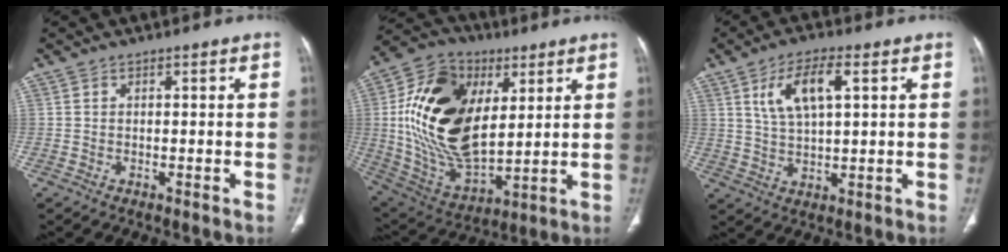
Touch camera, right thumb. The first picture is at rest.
{"total": 24.4, "force": [5.2, 14.5, 19.0], "torque": [-0.345, -0.024, 0.096]}
{"total": 9.0, "force": [3.4, 3.5, 7.6], "torque": [-0.145, -0.003, 0.068]}